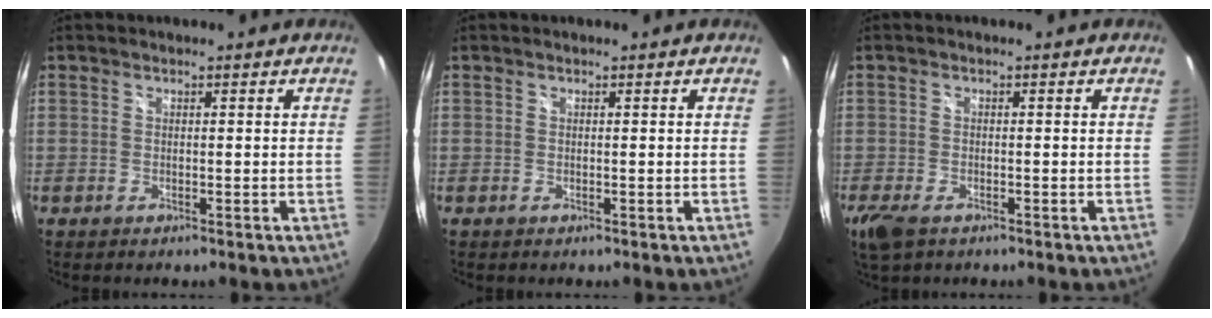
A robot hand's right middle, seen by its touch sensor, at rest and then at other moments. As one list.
[{"total": 0.0}, {"total": 4.8, "force": [-3.1, 2.3, 2.9], "torque": [-0.072, -0.018, -0.058]}]